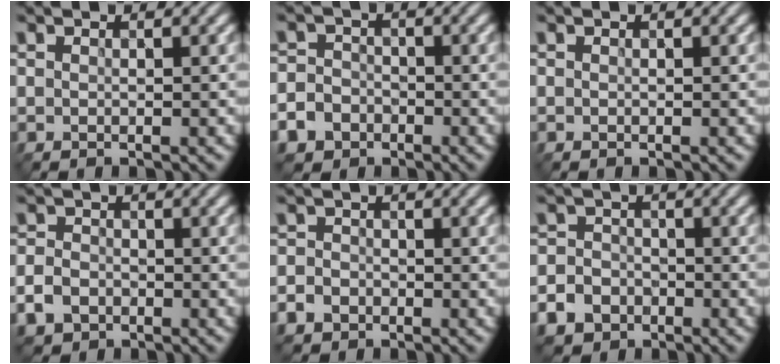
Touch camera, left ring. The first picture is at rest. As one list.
[{"total": 5.8, "force": [-3.3, 4.6, 1.3], "torque": [-0.017, -0.018, -0.073]}, {"total": 0.0}, {"total": 3.0, "force": [-1.5, 2.3, 1.3], "torque": [-0.028, -0.004, -0.034]}, {"total": 3.2, "force": [-1.7, 2.5, 1.0], "torque": [-0.008, -0.005, -0.039]}, {"total": 6.4, "force": [-3.6, 5.1, 1.6], "torque": [-0.023, -0.024, -0.079]}]